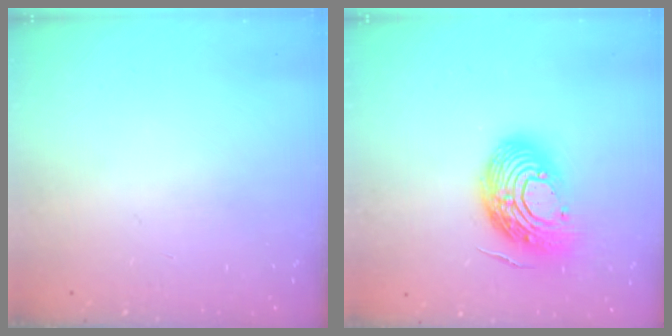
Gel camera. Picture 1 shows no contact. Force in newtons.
{"total": 18.7, "press": 18.7, "slide": 1.6}